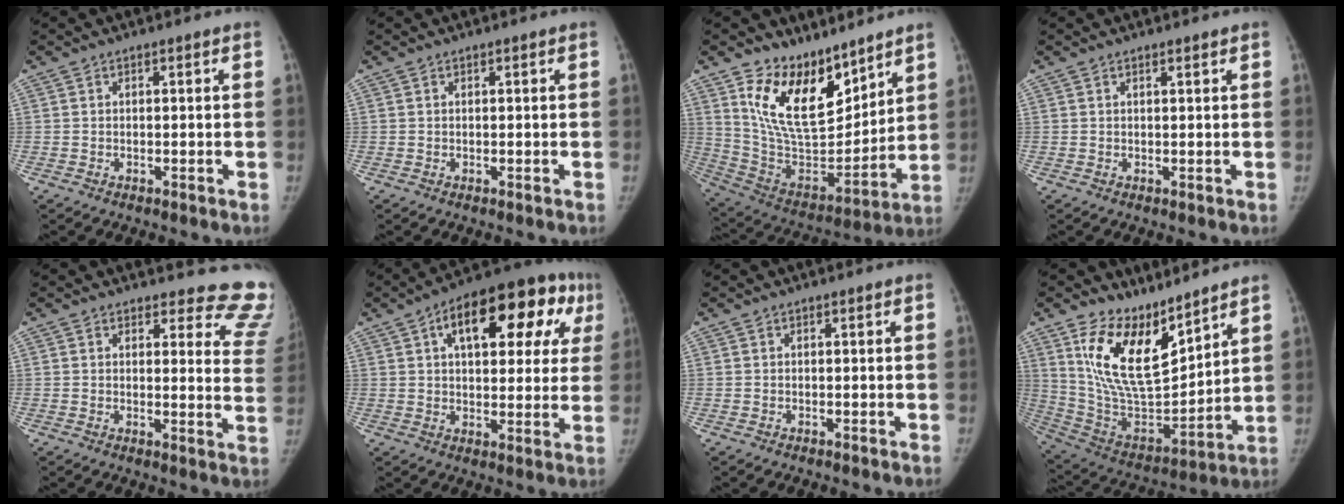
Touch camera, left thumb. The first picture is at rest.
{"total": 0.0}
{"total": 18.5, "force": [12.1, 9.3, 10.4], "torque": [-0.129, -0.084, 0.238]}
{"total": 0.7, "force": [0.6, 0.1, 0.4], "torque": [-0.008, -0.004, 0.011]}
{"total": 14.1, "force": [13.5, 3.9, 1.2], "torque": [0.050, -0.131, 0.108]}
{"total": 21.3, "force": [8.2, 10.2, 16.8], "torque": [-0.197, 0.031, 0.110]}
{"total": 0.0}
{"total": 17.4, "force": [11.7, 7.3, 10.6], "torque": [-0.150, -0.079, 0.240]}